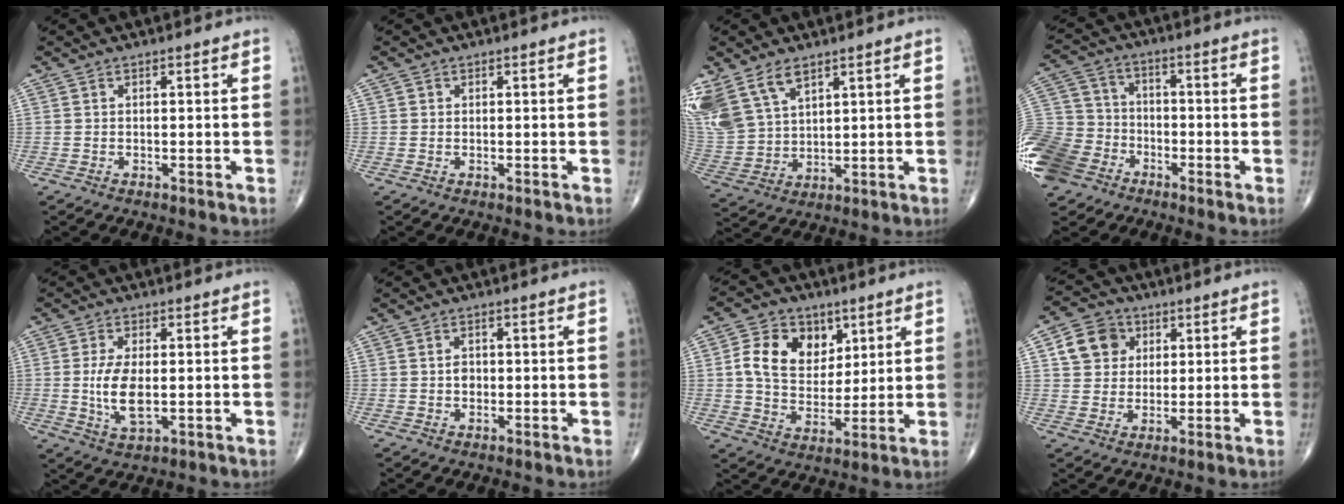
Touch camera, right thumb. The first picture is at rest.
{"total": 0.5, "force": [0.1, 0.5, 0.0], "torque": [0.003, 0.002, 0.001]}
{"total": 14.5, "force": [8.5, 8.3, 8.3], "torque": [-0.188, -0.015, 0.185]}
{"total": 17.5, "force": [-9.1, 13.2, 7.0], "torque": [-0.180, 0.038, -0.175]}
{"total": 7.7, "force": [-0.4, 3.7, 6.8], "torque": [-0.135, -0.010, -0.002]}
{"total": 2.0, "force": [0.0, 1.5, 1.3], "torque": [-0.014, 0.003, 0.000]}
{"total": 12.8, "force": [4.2, 9.6, 7.3], "torque": [-0.091, -0.011, 0.077]}
{"total": 8.4, "force": [2.6, 7.2, 3.3], "torque": [-0.033, -0.001, 0.043]}